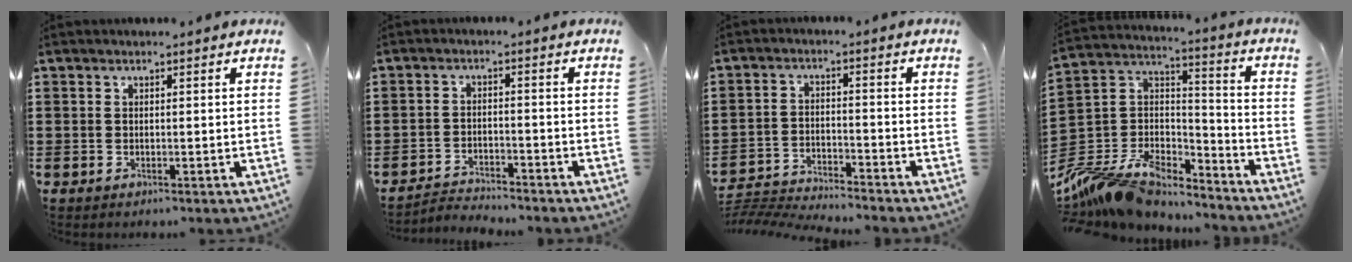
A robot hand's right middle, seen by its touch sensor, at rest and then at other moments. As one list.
[{"total": 2.8, "force": [-2.8, 0.2, 0.2], "torque": [-0.010, 0.003, -0.061]}, {"total": 4.2, "force": [-4.2, 0.2, 0.6], "torque": [-0.029, -0.004, -0.094]}, {"total": 10.4, "force": [-9.1, 4.1, 2.8], "torque": [-0.079, 0.006, -0.184]}]